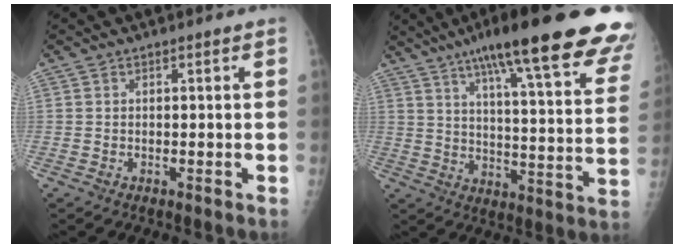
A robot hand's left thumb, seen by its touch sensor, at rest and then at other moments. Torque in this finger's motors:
{"motor_torque": [1.88, 0.01, 1.85, -0.93, 0.26]}